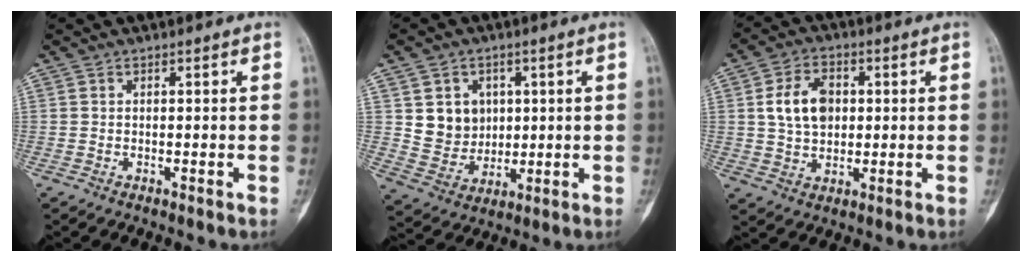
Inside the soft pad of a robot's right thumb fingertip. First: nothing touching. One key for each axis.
{"total": 8.7, "fx": 2.1, "fy": 7.7, "fz": 3.6, "tx": -0.022, "ty": -0.011, "tz": 0.049}
{"total": 9.1, "fx": 1.5, "fy": 6.3, "fz": 6.4, "tx": -0.096, "ty": 0.004, "tz": 0.027}